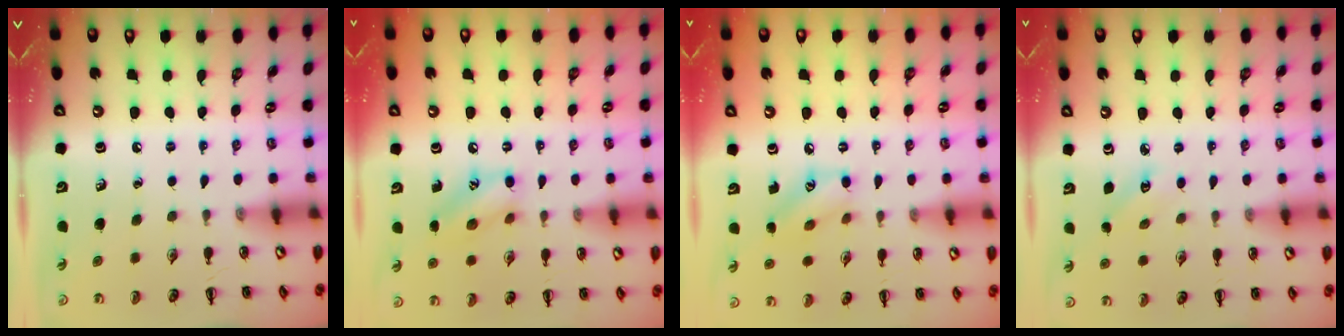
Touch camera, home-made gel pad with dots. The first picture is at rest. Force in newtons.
{"total": 10.8, "press": 10.7, "slide": 1.6}
{"total": 8.0, "press": 8.0, "slide": 0.3}
{"total": 2.3, "press": 2.2, "slide": 0.6}